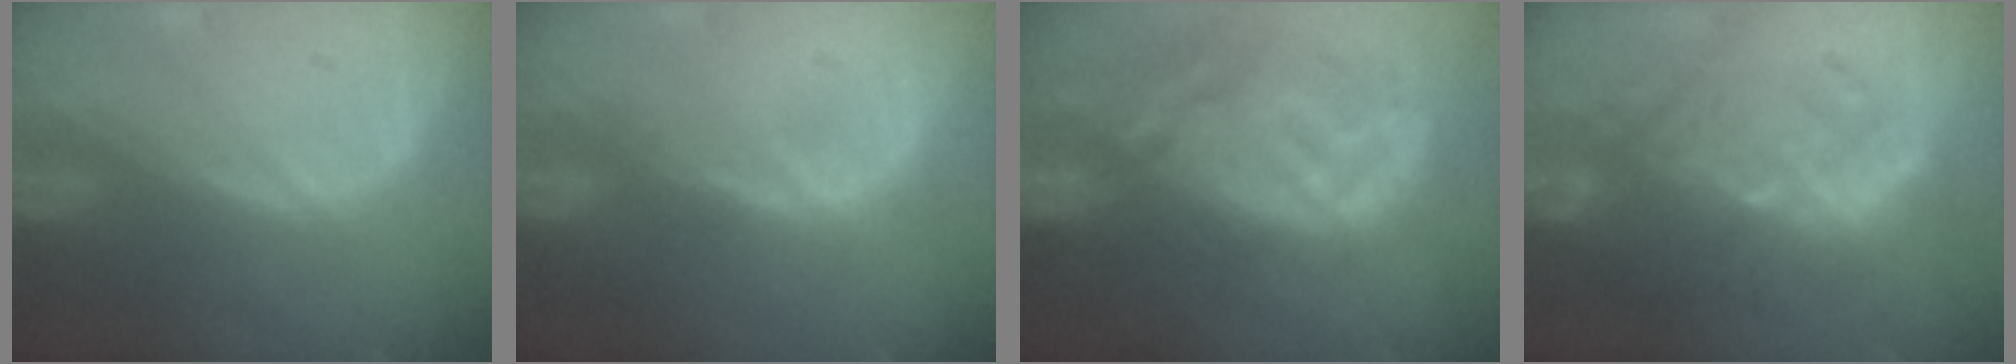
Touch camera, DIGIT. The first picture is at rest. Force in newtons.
{"total": 1.4, "press": 1.4, "slide": 0.1}
{"total": 12.4, "press": 11.1, "slide": 5.6}
{"total": 9.5, "press": 9.1, "slide": 2.7}